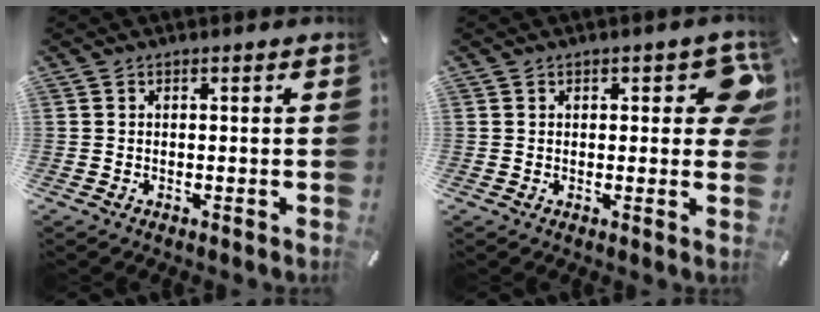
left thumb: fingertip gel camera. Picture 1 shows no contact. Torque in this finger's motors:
{"motor_torque": [0.27, 0.11, 0.24, 0.09, 0.01]}